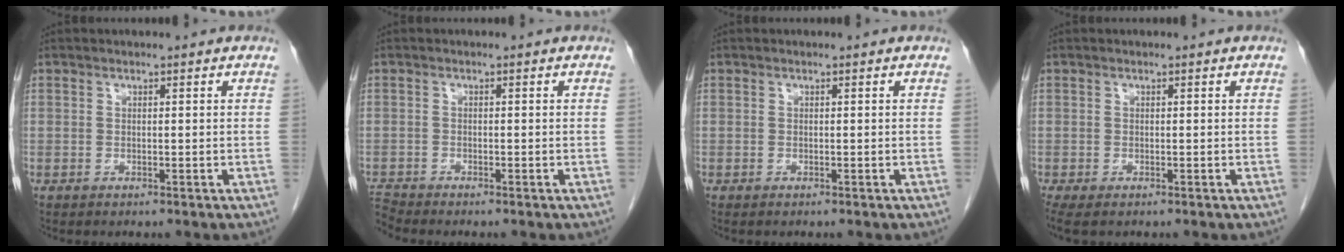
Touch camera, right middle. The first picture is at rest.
{"total": 2.1, "force": [-2.0, -0.7, -0.1], "torque": [-0.008, -0.017, -0.038]}
{"total": 0.0}
{"total": 2.6, "force": [-1.8, 1.0, 1.5], "torque": [-0.025, -0.009, -0.026]}